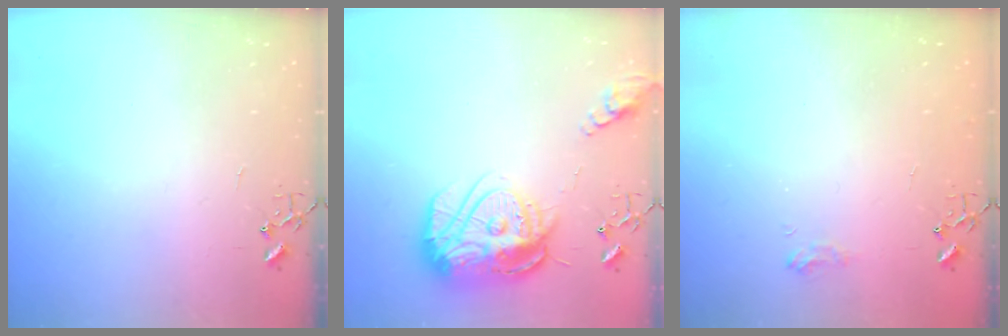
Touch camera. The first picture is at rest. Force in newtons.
{"total": 18.8, "press": 18.8, "slide": 1.8}
{"total": 7.5, "press": 7.4, "slide": 0.8}